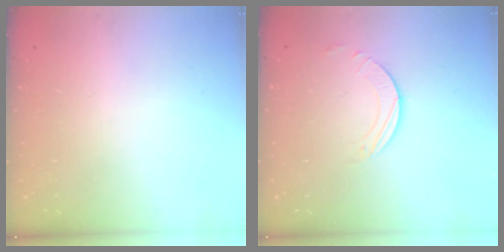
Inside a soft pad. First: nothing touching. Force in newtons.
{"total": 1.6, "press": 1.6, "slide": 0.2}